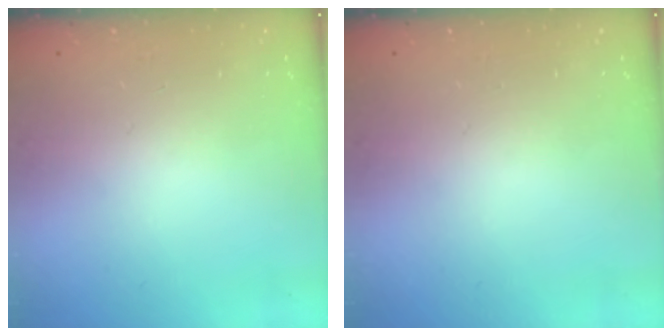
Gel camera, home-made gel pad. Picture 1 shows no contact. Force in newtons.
{"total": 0.0}